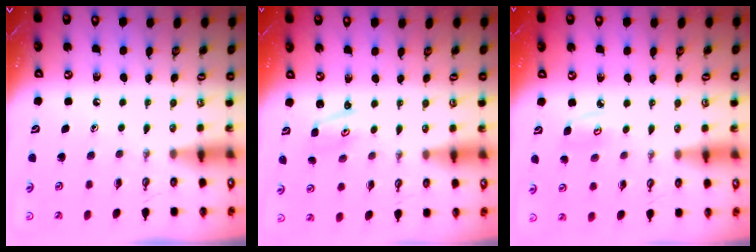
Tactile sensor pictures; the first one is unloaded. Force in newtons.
{"total": 1.5, "press": 1.5, "slide": 0.2}
{"total": 3.9, "press": 3.9, "slide": 0.4}